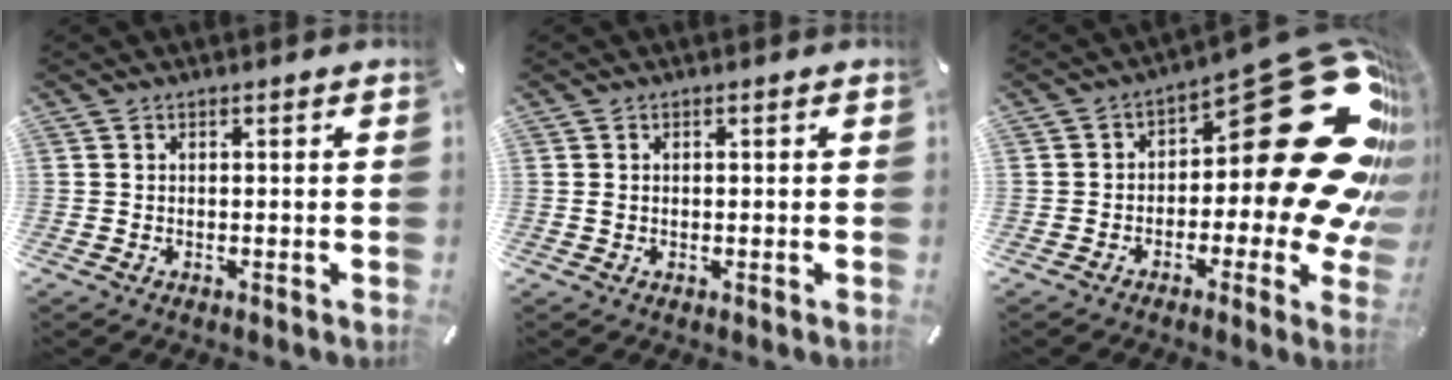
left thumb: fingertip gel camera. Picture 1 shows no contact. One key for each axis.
{"total": 0.7, "fx": 0.1, "fy": 0.5, "fz": 0.5, "tx": -0.010, "ty": 0.002, "tz": 0.001}
{"total": 34.0, "fx": 9.5, "fy": 15.7, "fz": 28.6, "tx": -0.319, "ty": -0.096, "tz": 0.194}